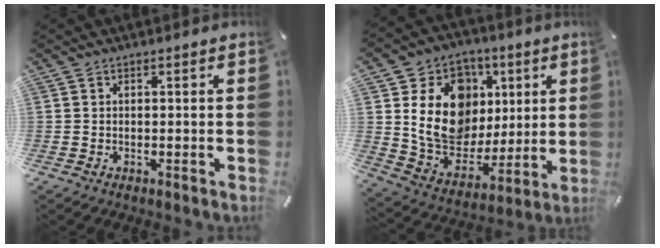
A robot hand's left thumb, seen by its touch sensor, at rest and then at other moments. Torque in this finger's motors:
{"motor_torque": [1.54, 1.36, 1.90, -0.86, 0.21]}